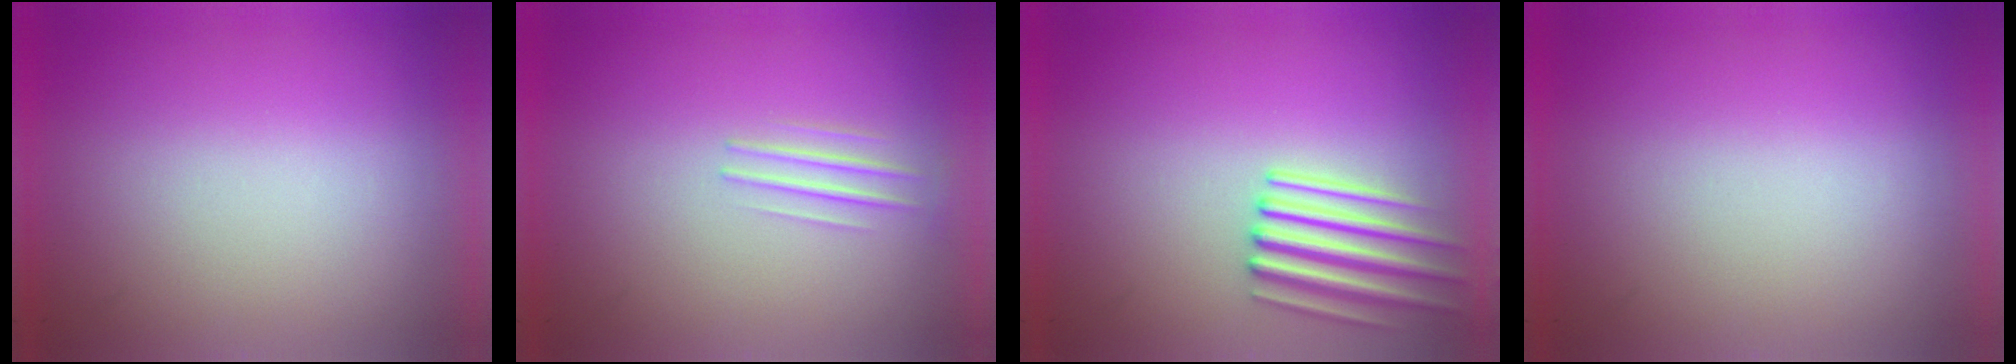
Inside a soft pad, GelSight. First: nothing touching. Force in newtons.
{"total": 1.3}
{"total": 3.1}
{"total": 0.0}